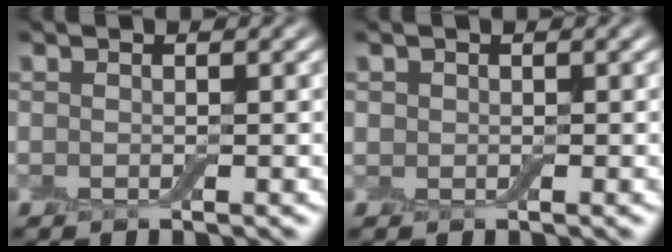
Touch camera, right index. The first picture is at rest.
{"total": 0.6, "force": [0.2, 0.6, -0.2], "torque": [0.012, 0.000, 0.001]}